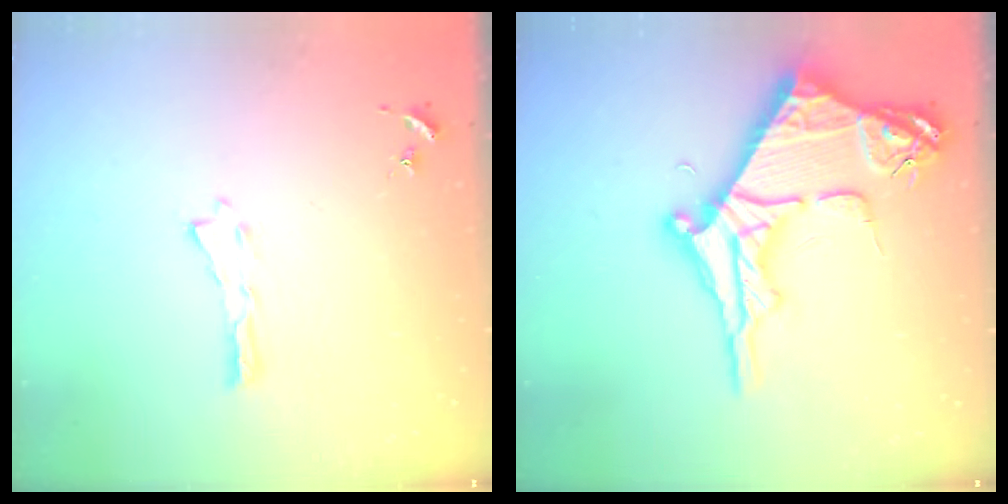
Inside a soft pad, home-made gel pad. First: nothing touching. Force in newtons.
{"total": 10.4, "press": 10.4, "slide": 0.9}